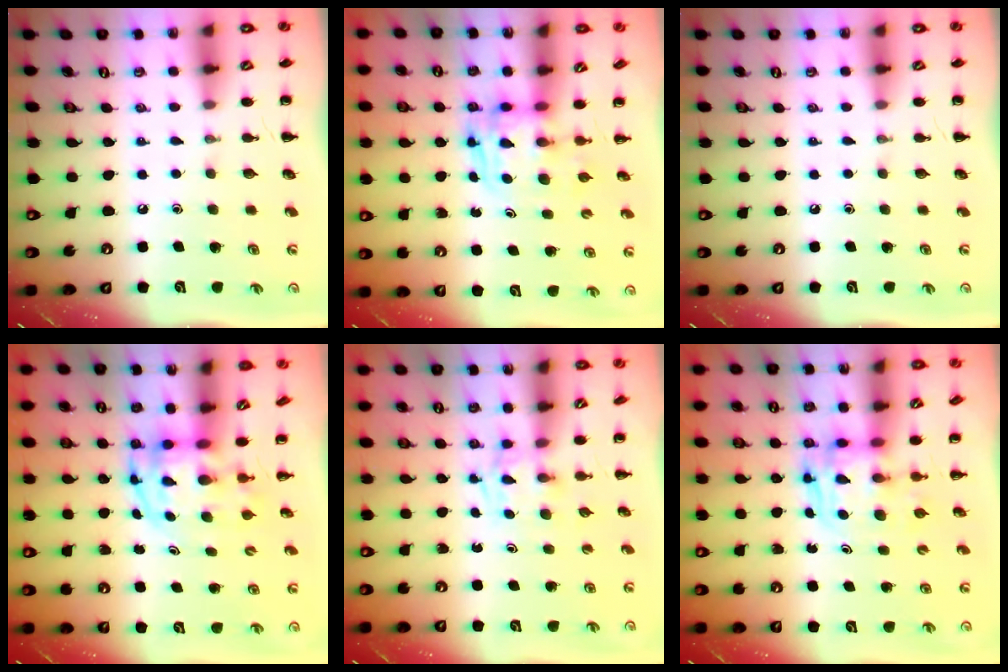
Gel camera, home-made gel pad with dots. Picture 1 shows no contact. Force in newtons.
{"total": 2.6, "press": 2.6, "slide": 0.2}
{"total": 0.0}
{"total": 3.9, "press": 3.9, "slide": 0.7}
{"total": 1.8, "press": 1.4, "slide": 1.1}
{"total": 2.7, "press": 2.7, "slide": 0.2}